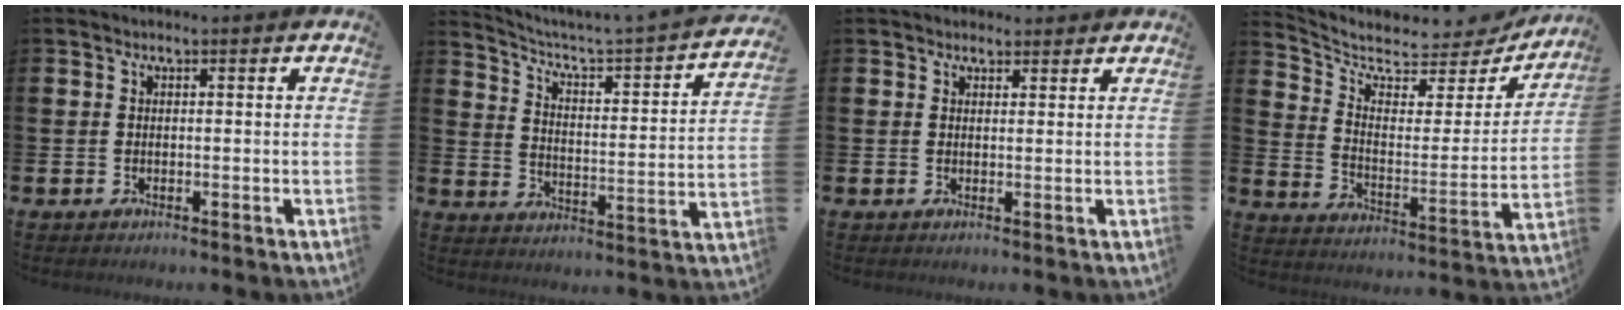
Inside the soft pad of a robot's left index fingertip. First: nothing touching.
{"total": 4.3, "force": [3.8, 0.2, 2.0], "torque": [-0.063, -0.038, 0.053]}
{"total": 2.4, "force": [2.2, 1.0, 0.1], "torque": [0.009, -0.006, 0.036]}
{"total": 6.0, "force": [5.3, 2.3, 1.4], "torque": [-0.056, -0.051, 0.083]}